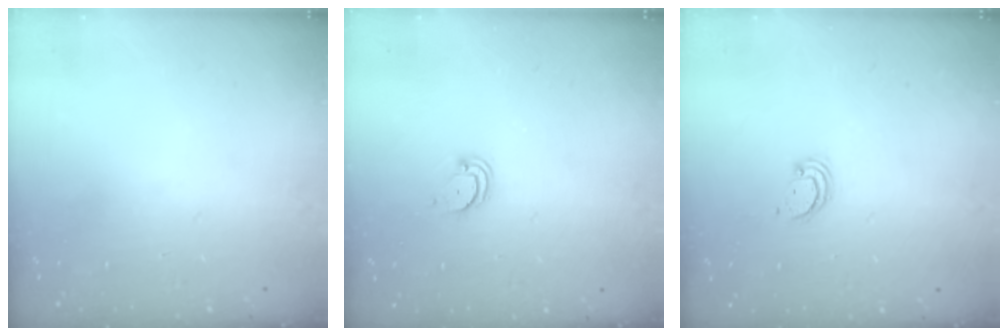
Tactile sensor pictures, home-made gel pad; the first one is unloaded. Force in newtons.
{"total": 2.1, "press": 2.1, "slide": 0.2}
{"total": 2.4, "press": 2.4, "slide": 0.2}